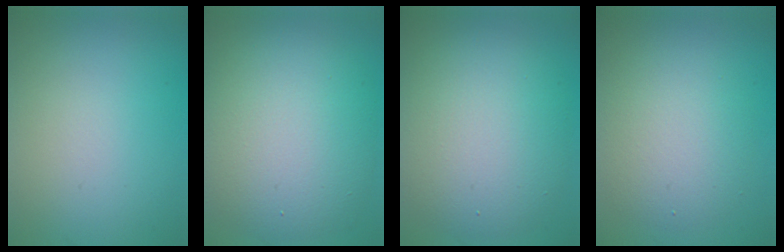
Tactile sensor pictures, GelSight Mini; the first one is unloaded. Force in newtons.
{"total": 9.7, "press": 9.6, "slide": 0.7}
{"total": 8.4, "press": 8.4, "slide": 0.7}
{"total": 4.7, "press": 4.6, "slide": 0.4}